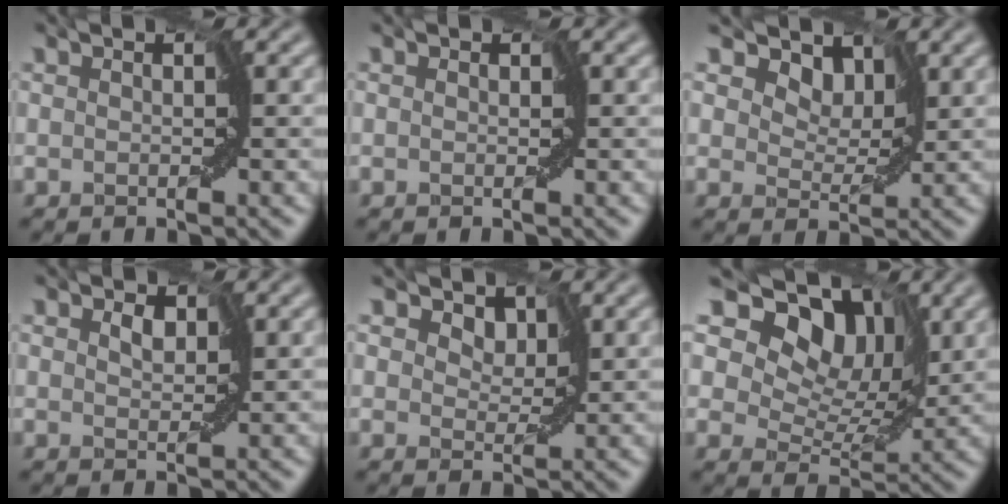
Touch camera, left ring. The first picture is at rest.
{"total": 0.0}
{"total": 6.6, "force": [4.0, 4.2, 3.3], "torque": [-0.049, 0.011, 0.039]}
{"total": 1.3, "force": [0.9, 0.8, 0.6], "torque": [-0.008, -0.001, 0.014]}
{"total": 3.8, "force": [2.3, 2.4, 1.9], "torque": [-0.026, 0.010, 0.010]}
{"total": 12.2, "force": [6.7, 7.6, 6.8], "torque": [-0.096, 0.023, 0.090]}